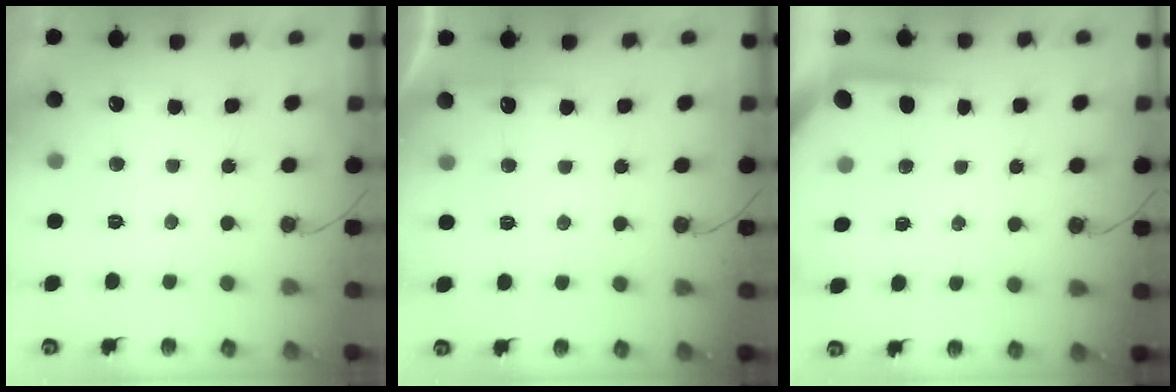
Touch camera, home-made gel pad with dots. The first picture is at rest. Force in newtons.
{"total": 5.0, "press": 4.9, "slide": 0.6}
{"total": 3.4, "press": 3.4, "slide": 0.3}